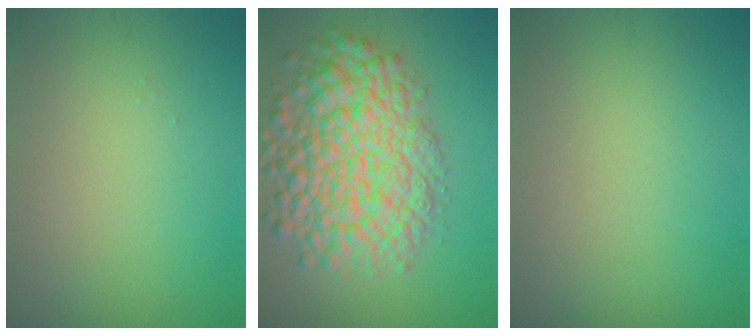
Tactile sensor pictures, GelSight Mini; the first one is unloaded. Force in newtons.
{"total": 9.6, "press": 9.6, "slide": 0.4}
{"total": 0.0}